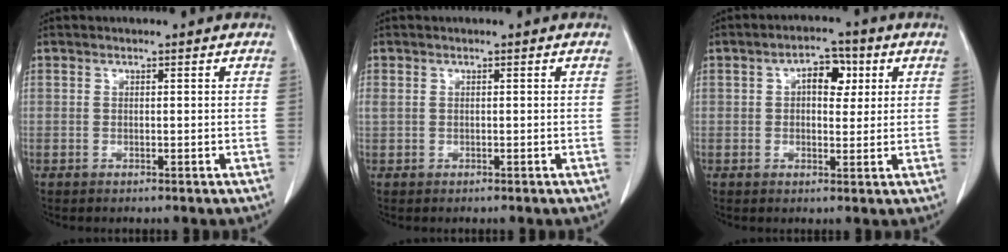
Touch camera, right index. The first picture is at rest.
{"total": 0.6, "force": [0.0, 0.5, 0.4], "torque": [-0.019, 0.012, 0.004]}
{"total": 5.4, "force": [1.5, 2.9, 4.3], "torque": [-0.064, 0.017, 0.021]}